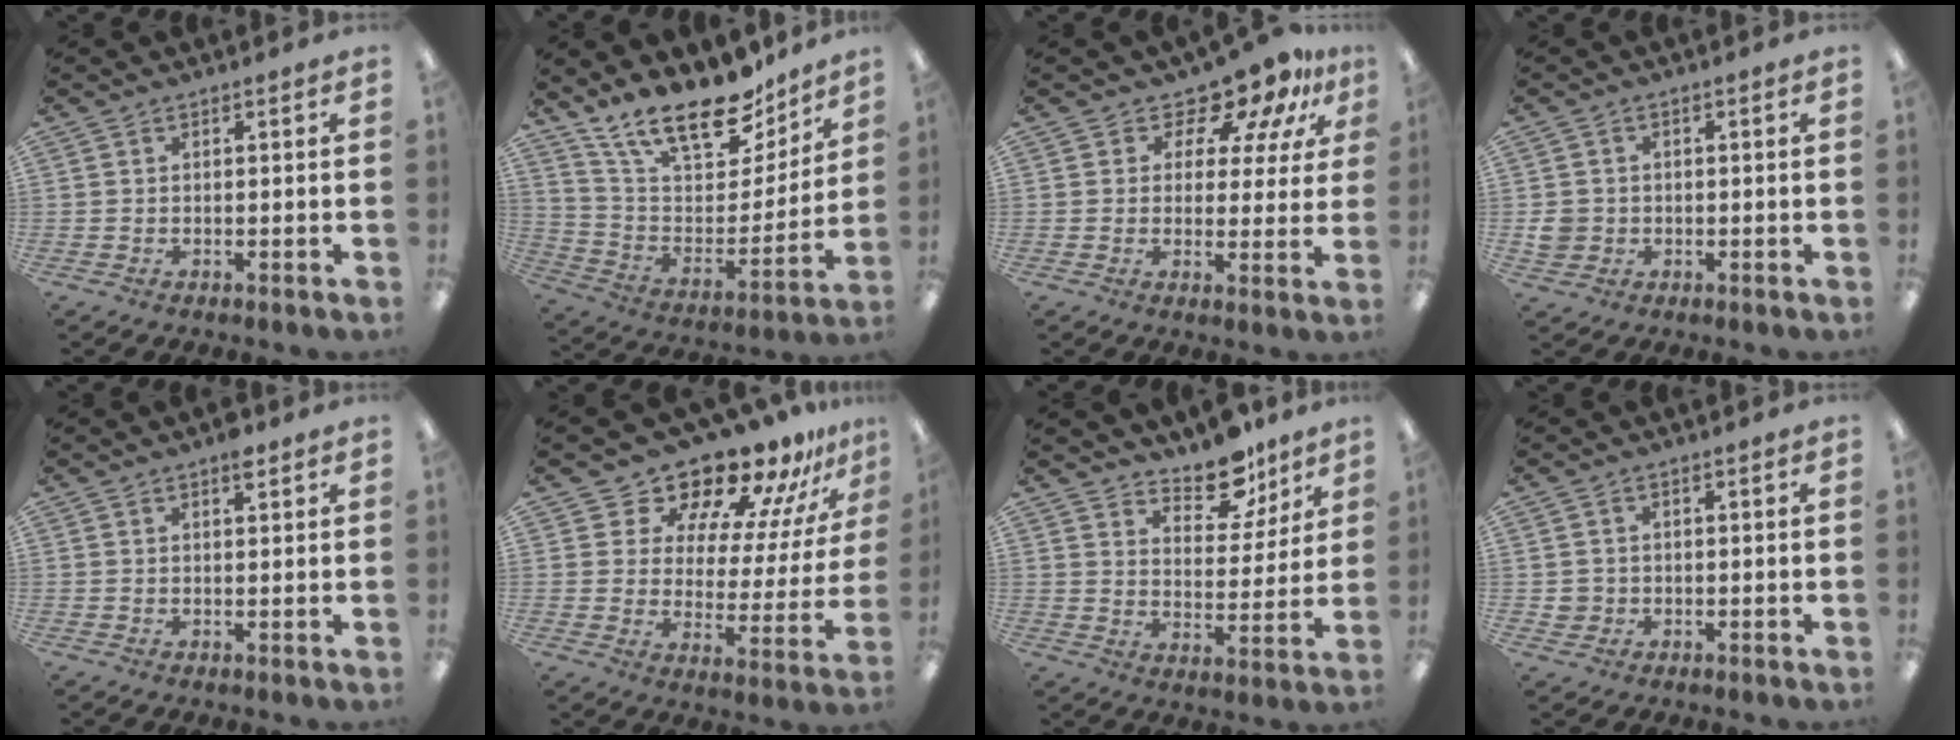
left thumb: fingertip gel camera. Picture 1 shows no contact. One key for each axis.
{"total": 20.9, "fx": 16.3, "fy": 7.8, "fz": 10.5, "tx": -0.185, "ty": -0.112, "tz": 0.289}
{"total": 10.0, "fx": 8.0, "fy": 4.6, "fz": 3.7, "tx": -0.058, "ty": -0.068, "tz": 0.143}
{"total": 3.8, "fx": -0.4, "fy": 3.6, "fz": 1.0, "tx": -0.011, "ty": 0.006, "tz": -0.007}
{"total": 6.2, "fx": 4.2, "fy": 3.0, "fz": 3.6, "tx": -0.032, "ty": -0.021, "tz": 0.066}
{"total": 14.5, "fx": 13.4, "fy": 4.7, "fz": 2.9, "tx": -0.061, "ty": -0.127, "tz": 0.232}
{"total": 11.3, "fx": 9.3, "fy": 5.2, "fz": 3.8, "tx": -0.046, "ty": -0.068, "tz": 0.169}
{"total": 2.3, "fx": -0.2, "fy": 2.3, "fz": 0.2, "tx": 0.002, "ty": 0.000, "tz": -0.007}